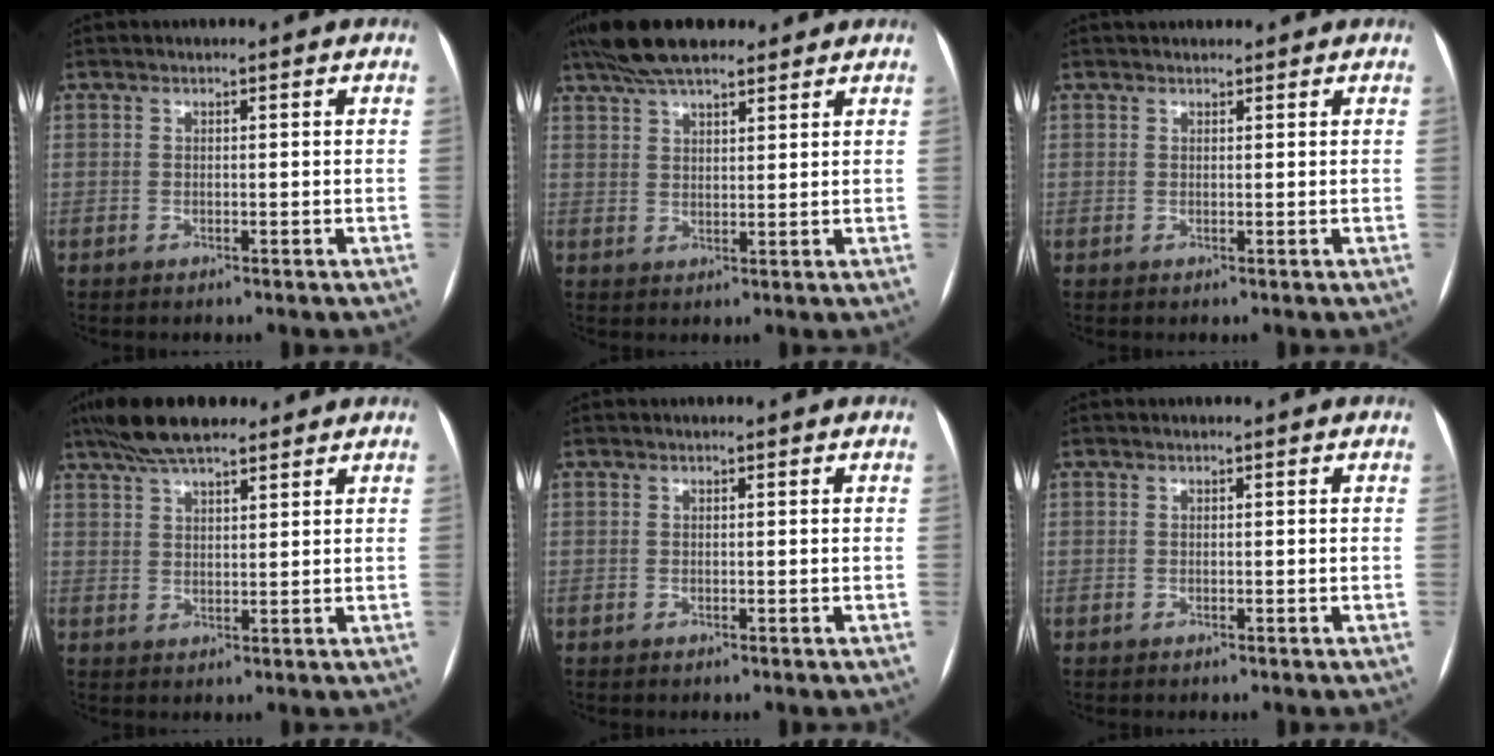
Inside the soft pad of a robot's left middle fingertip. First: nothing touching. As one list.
[{"total": 11.1, "force": [8.7, 3.2, 6.0], "torque": [-0.104, 0.042, 0.148]}, {"total": 3.4, "force": [3.1, 1.0, 1.1], "torque": [-0.009, 0.033, 0.044]}, {"total": 9.3, "force": [7.3, 2.5, 5.2], "torque": [-0.092, 0.033, 0.127]}, {"total": 0.0}, {"total": 0.0}]